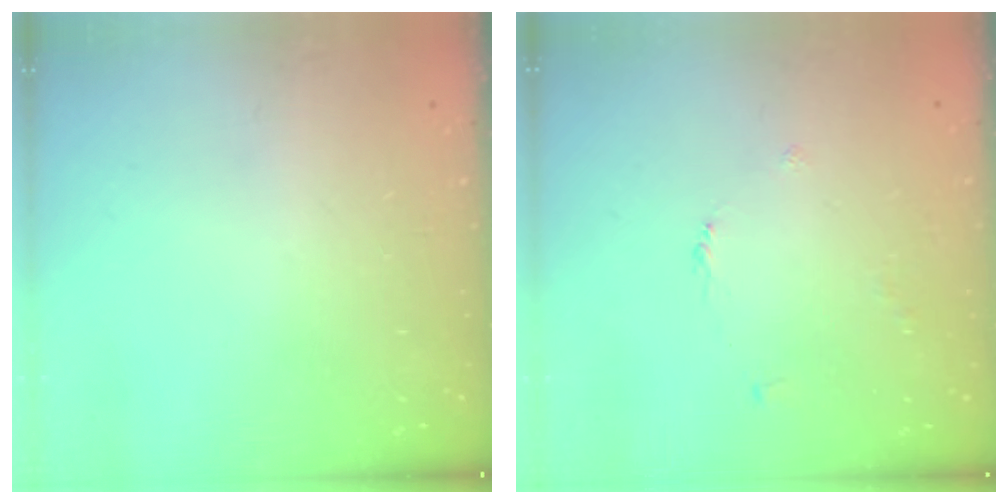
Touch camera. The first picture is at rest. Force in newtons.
{"total": 2.6, "press": 2.6, "slide": 0.4}